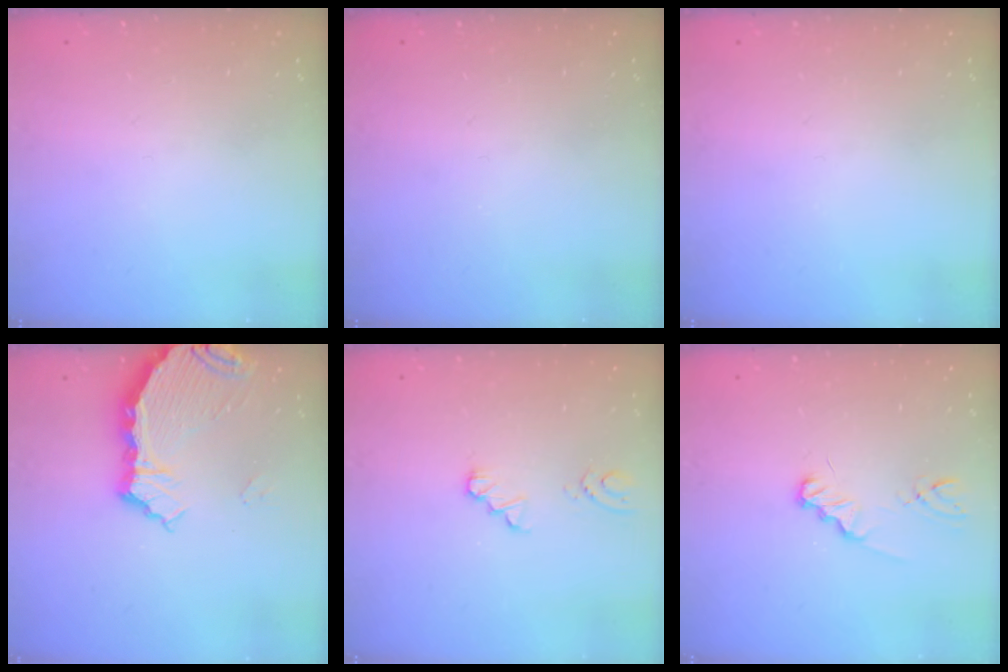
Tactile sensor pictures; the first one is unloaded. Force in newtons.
{"total": 0.0}
{"total": 0.0}
{"total": 7.3, "press": 5.8, "slide": 4.4}
{"total": 1.8, "press": 1.8, "slide": 0.2}
{"total": 1.8, "press": 1.8, "slide": 0.3}